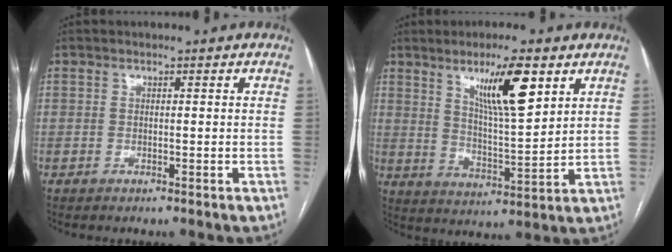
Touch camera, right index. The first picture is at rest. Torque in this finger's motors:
{"motor_torque": [1.11, 1.02, 0.49, 0.07]}